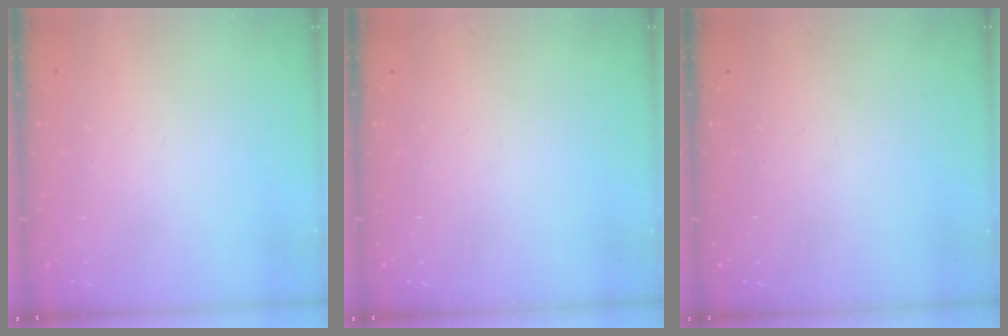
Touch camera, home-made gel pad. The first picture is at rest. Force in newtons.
{"total": 0.0}
{"total": 0.0}